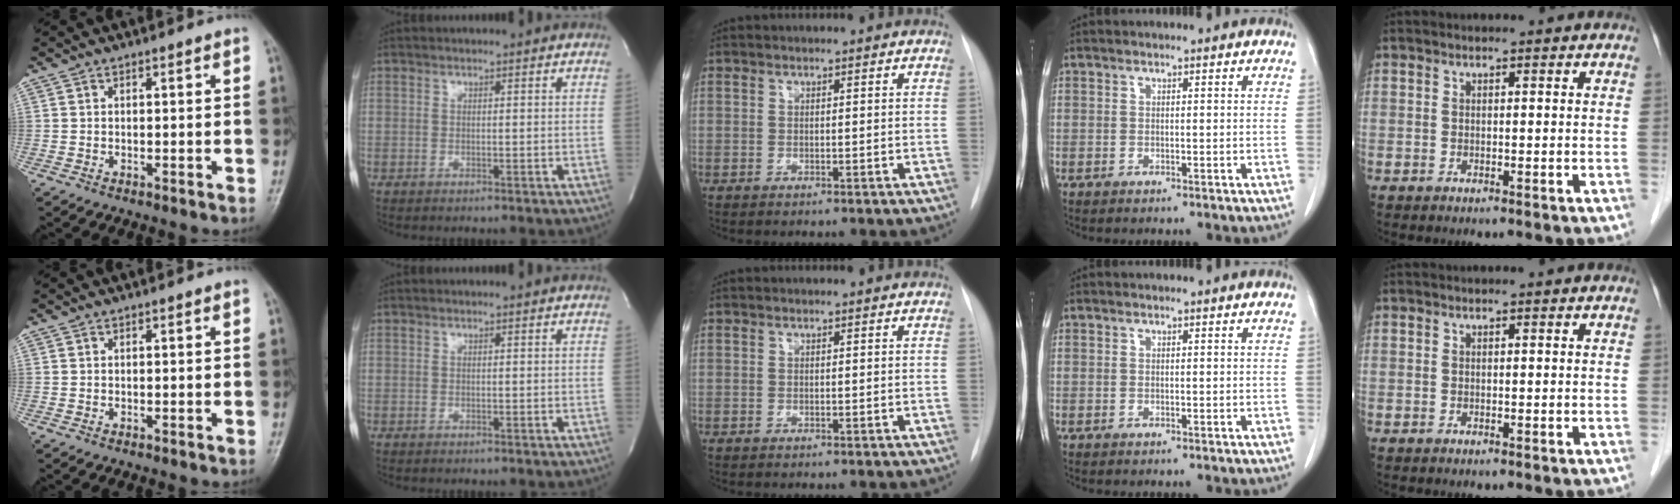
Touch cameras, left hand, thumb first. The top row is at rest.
{}